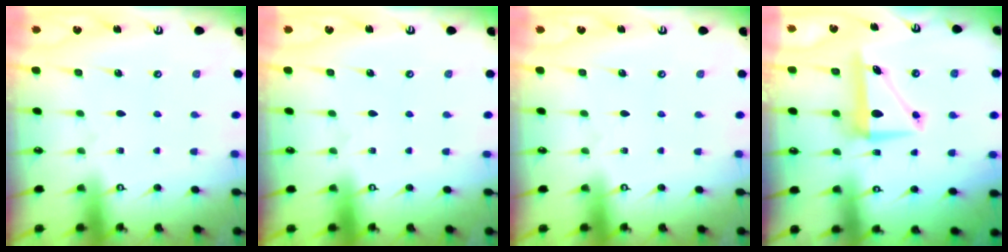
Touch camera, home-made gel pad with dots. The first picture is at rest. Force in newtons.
{"total": 0.0}
{"total": 0.0}
{"total": 7.2, "press": 7.1, "slide": 1.3}